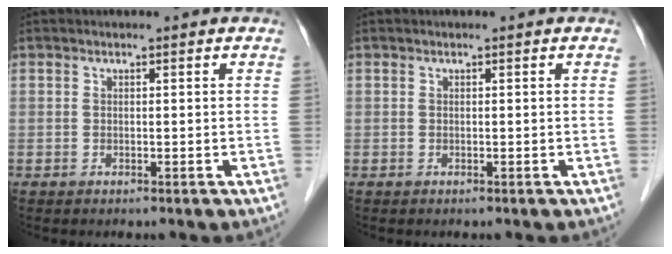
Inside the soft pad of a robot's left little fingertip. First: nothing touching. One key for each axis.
{"total": 0.0}